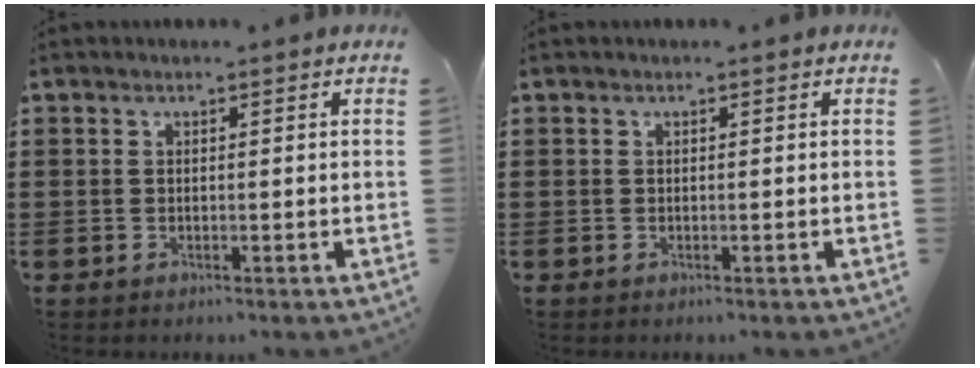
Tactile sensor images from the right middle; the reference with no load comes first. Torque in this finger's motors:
{"motor_torque": [-0.42, 0.45, -0.01, 0.00]}